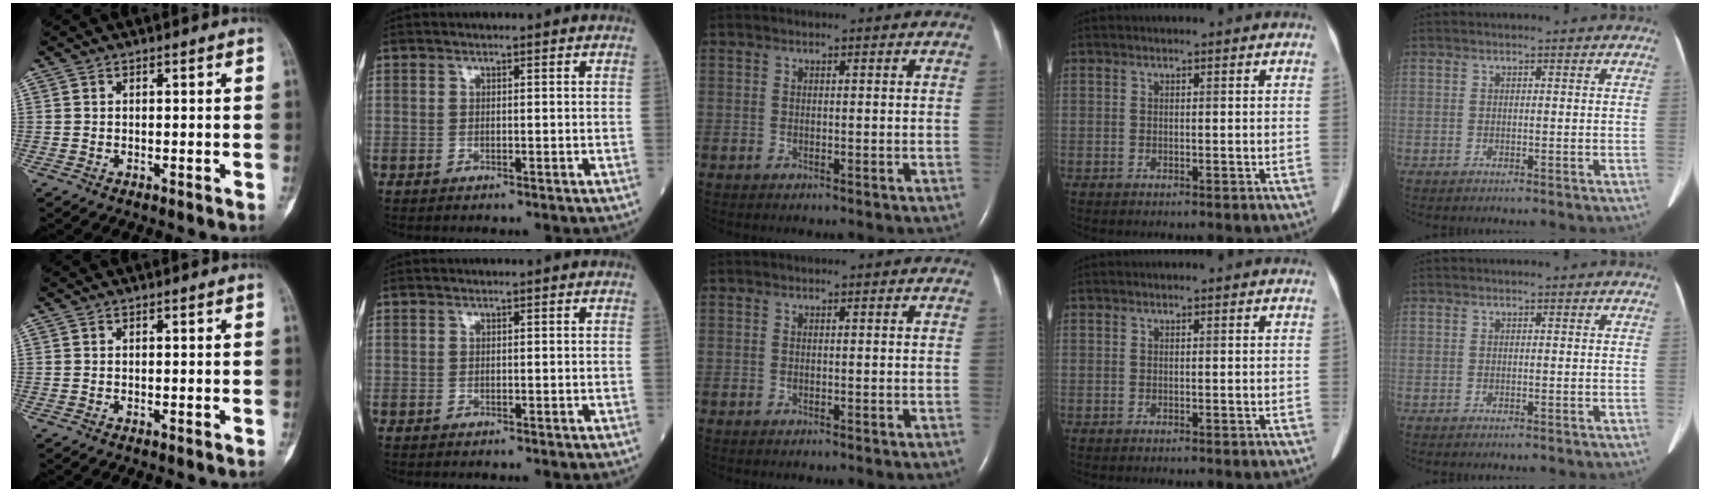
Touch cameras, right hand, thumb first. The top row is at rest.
{}